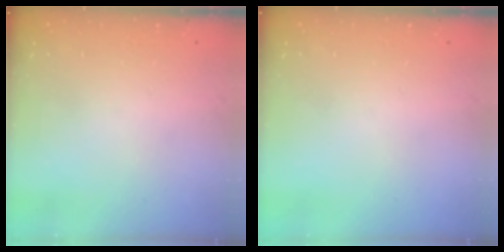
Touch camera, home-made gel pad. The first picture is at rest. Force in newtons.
{"total": 0.0}